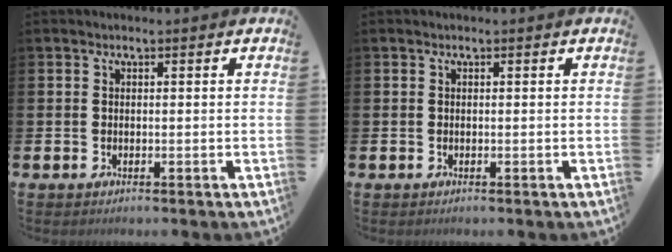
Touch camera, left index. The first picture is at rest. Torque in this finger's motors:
{"motor_torque": [0.00, 0.00, 0.00, 0.00]}